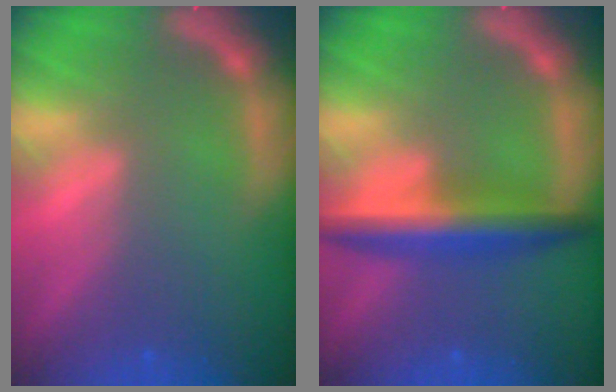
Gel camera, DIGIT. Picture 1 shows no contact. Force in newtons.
{"total": 5.5}